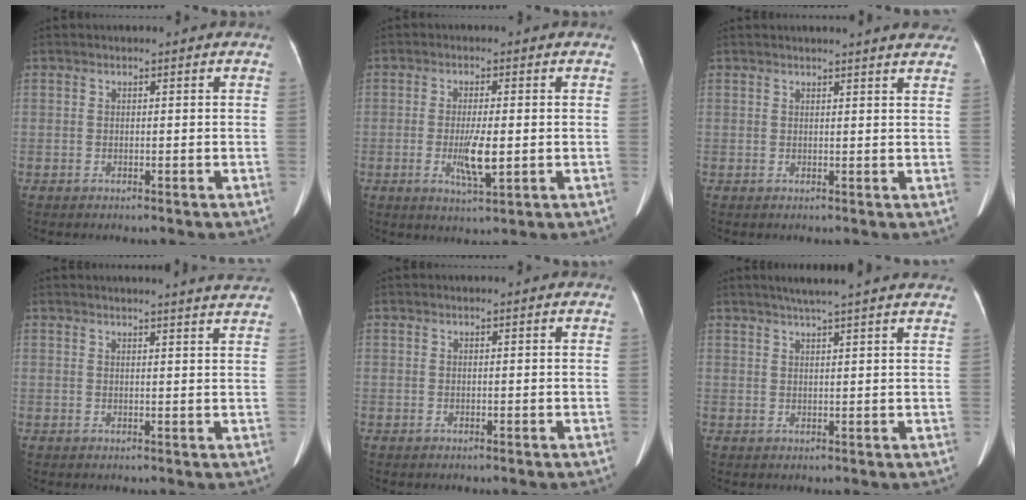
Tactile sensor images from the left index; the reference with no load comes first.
{"total": 5.2, "force": [-0.9, 0.9, 5.0], "torque": [-0.103, -0.013, -0.013]}
{"total": 8.1, "force": [7.6, 0.5, 3.0], "torque": [-0.032, 0.000, 0.064]}
{"total": 7.9, "force": [7.5, -0.7, 2.2], "torque": [-0.026, -0.011, 0.065]}
{"total": 0.0}
{"total": 10.9, "force": [9.2, -0.2, 5.8], "torque": [-0.085, 0.028, 0.106]}